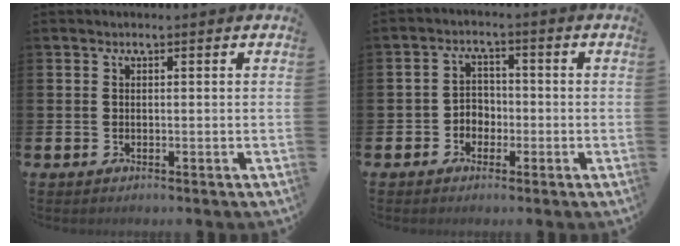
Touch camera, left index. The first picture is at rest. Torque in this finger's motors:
{"motor_torque": [0.10, 0.04, -0.01, 0.00]}